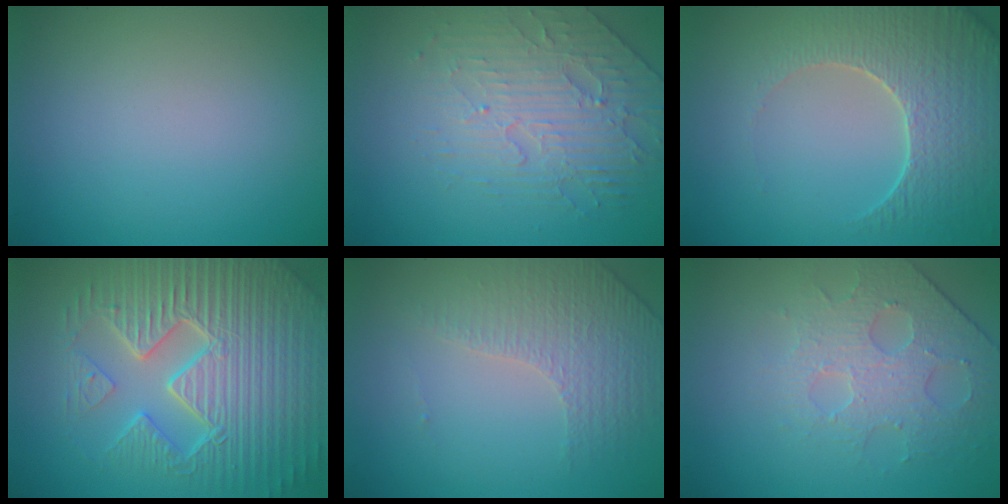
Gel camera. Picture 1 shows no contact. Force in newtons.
{"total": 3.9, "press": 3.6, "slide": 1.6}
{"total": 5.2, "press": 4.7, "slide": 2.2}
{"total": 9.5, "press": 6.7, "slide": 6.7}
{"total": 4.4, "press": 2.8, "slide": 3.4}
{"total": 4.3, "press": 3.5, "slide": 2.5}